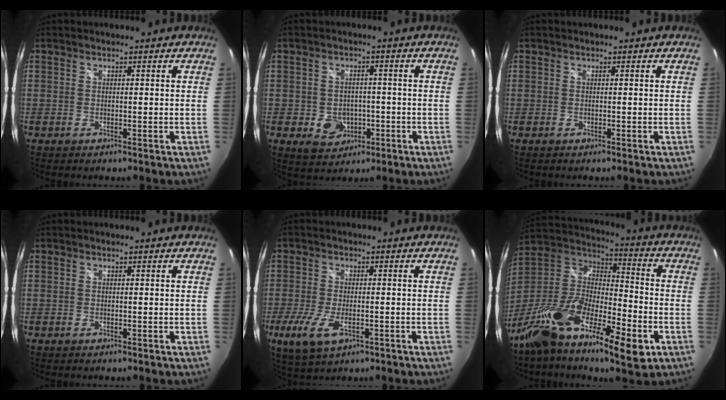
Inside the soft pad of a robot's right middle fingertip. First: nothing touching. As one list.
[{"total": 6.4, "force": [-2.0, 5.6, 2.6], "torque": [-0.063, 0.005, -0.014]}, {"total": 0.0}, {"total": 0.0}, {"total": 8.2, "force": [-3.4, 3.7, 6.5], "torque": [-0.148, -0.022, -0.059]}, {"total": 21.7, "force": [-10.9, 7.5, 17.2], "torque": [-0.316, -0.029, -0.202]}]